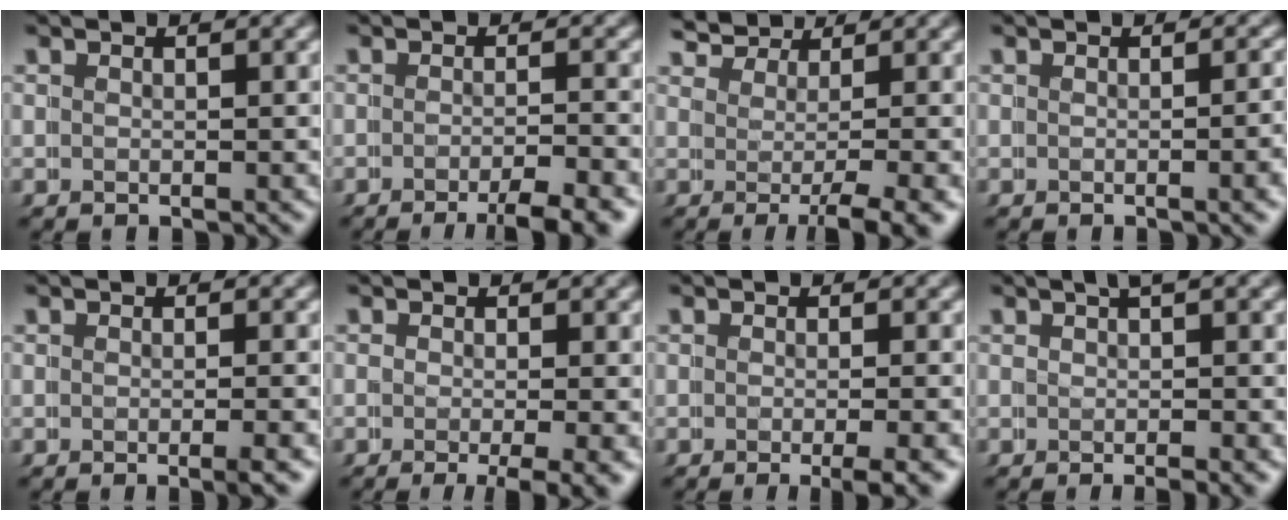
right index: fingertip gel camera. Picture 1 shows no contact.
{"total": 3.5, "force": [-2.6, 0.3, 2.3], "torque": [-0.029, 0.000, -0.048]}
{"total": 3.6, "force": [1.9, 0.6, 3.1], "torque": [-0.034, 0.008, 0.029]}
{"total": 1.6, "force": [-0.3, 0.1, 1.6], "torque": [-0.006, 0.013, -0.009]}
{"total": 1.4, "force": [-0.7, -0.2, 1.2], "torque": [-0.005, 0.009, -0.017]}
{"total": 3.0, "force": [-1.9, 0.5, 2.3], "torque": [-0.025, -0.007, -0.031]}
{"total": 2.6, "force": [-1.5, 0.2, 2.1], "torque": [-0.016, 0.006, -0.028]}
{"total": 2.6, "force": [0.6, 0.8, 2.4], "torque": [-0.017, 0.019, -0.003]}